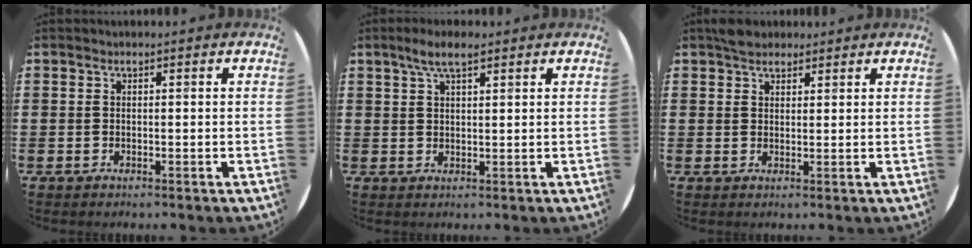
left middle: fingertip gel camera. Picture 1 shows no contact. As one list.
[{"total": 3.8, "force": [2.5, 1.0, 2.6], "torque": [-0.048, 0.004, 0.042]}, {"total": 2.5, "force": [2.2, 1.1, 0.3], "torque": [-0.001, 0.003, 0.042]}]